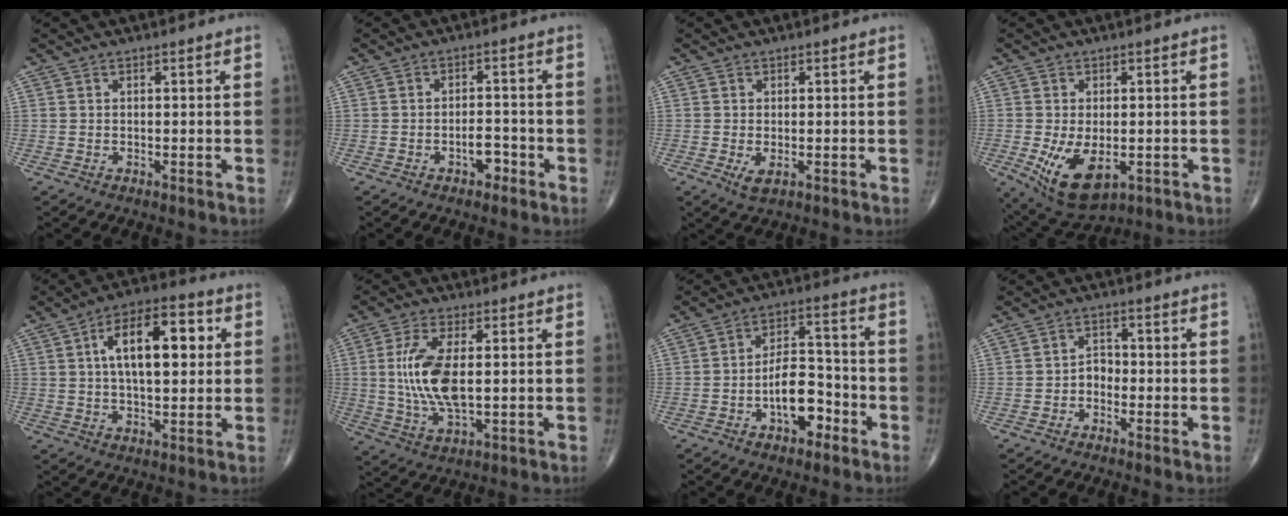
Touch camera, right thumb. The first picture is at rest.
{"total": 3.5, "force": [-1.8, 1.9, 2.3], "torque": [-0.020, 0.017, -0.029]}
{"total": 2.3, "force": [-0.6, 1.0, 2.0], "torque": [-0.038, -0.006, -0.008]}
{"total": 10.5, "force": [-2.7, 5.7, 8.4], "torque": [-0.141, -0.013, -0.029]}
{"total": 14.7, "force": [3.3, 6.8, 12.6], "torque": [-0.186, 0.013, 0.049]}
{"total": 11.6, "force": [0.9, 4.9, 10.5], "torque": [-0.224, -0.010, 0.024]}
{"total": 10.0, "force": [-4.1, 5.3, 7.5], "torque": [-0.102, 0.041, -0.071]}
{"total": 2.7, "force": [-1.1, 2.0, 1.4], "torque": [-0.007, 0.014, -0.029]}